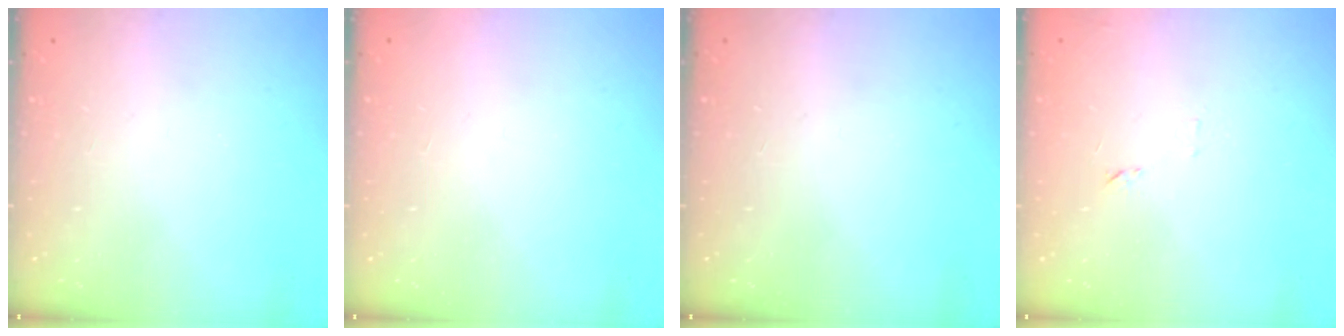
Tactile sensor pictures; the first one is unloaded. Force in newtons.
{"total": 1.5, "press": 1.5, "slide": 0.1}
{"total": 0.0}
{"total": 6.0, "press": 6.0, "slide": 0.5}